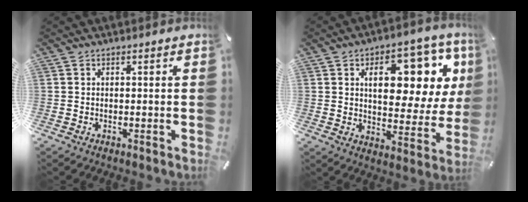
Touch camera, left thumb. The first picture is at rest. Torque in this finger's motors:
{"motor_torque": [2.50, 2.50, 1.49, -1.28, 0.17]}